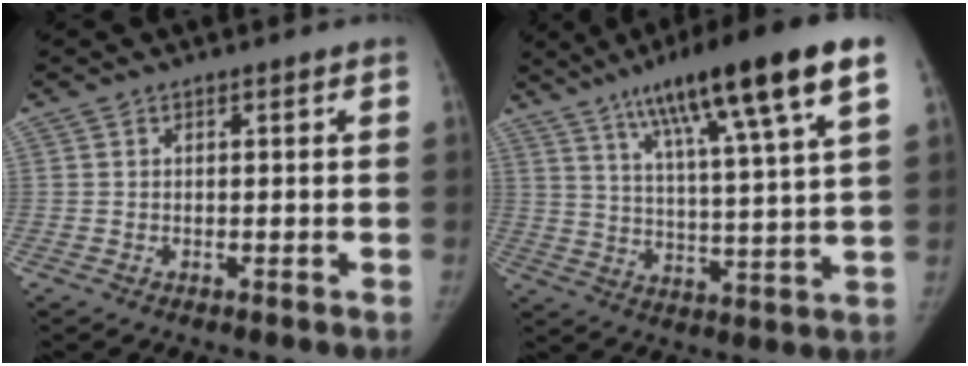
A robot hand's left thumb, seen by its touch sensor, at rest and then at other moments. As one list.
[{"total": 21.4, "force": [11.6, 2.3, 17.8], "torque": [-0.280, -0.022, 0.185]}]